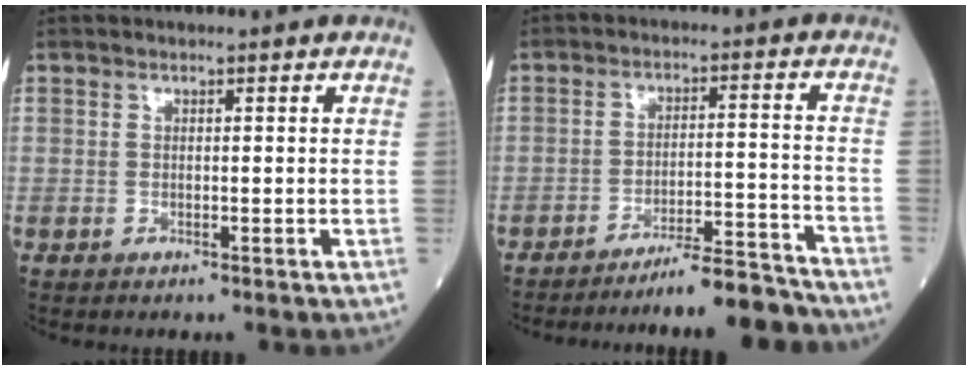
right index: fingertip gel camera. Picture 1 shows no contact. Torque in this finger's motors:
{"motor_torque": [-0.04, -0.41, 0.00, 0.02]}